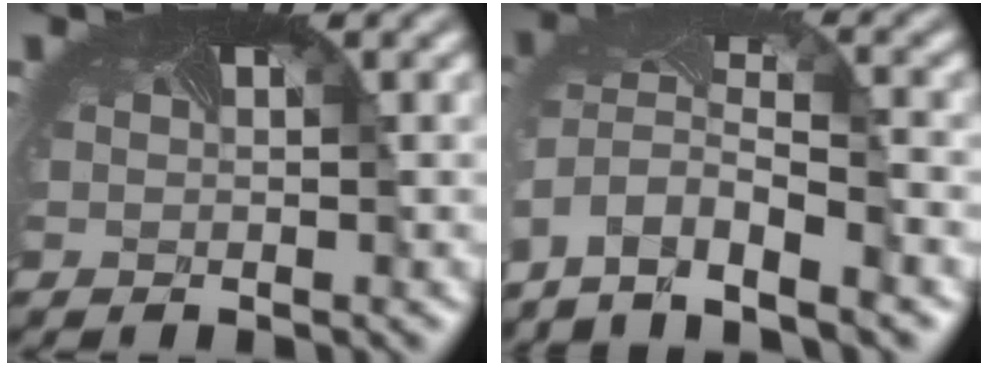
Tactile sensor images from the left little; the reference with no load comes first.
{"total": 8.3, "force": [-6.4, 3.2, 4.3], "torque": [-0.110, -0.026, -0.101]}